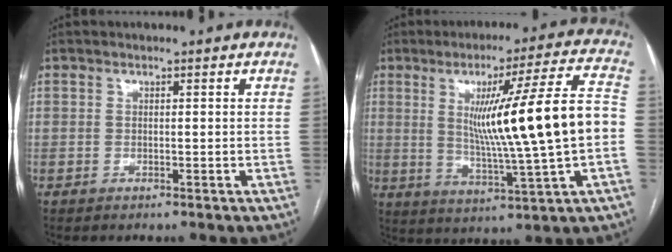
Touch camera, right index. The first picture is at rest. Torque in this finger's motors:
{"motor_torque": [1.78, 0.36, 0.71, 0.21]}